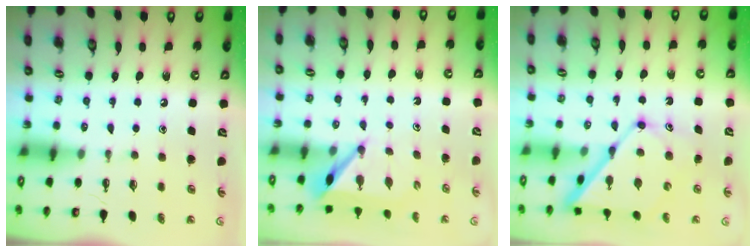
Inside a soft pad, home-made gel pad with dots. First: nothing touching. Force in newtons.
{"total": 5.5, "press": 5.5, "slide": 0.4}
{"total": 12.8, "press": 12.8, "slide": 1.1}